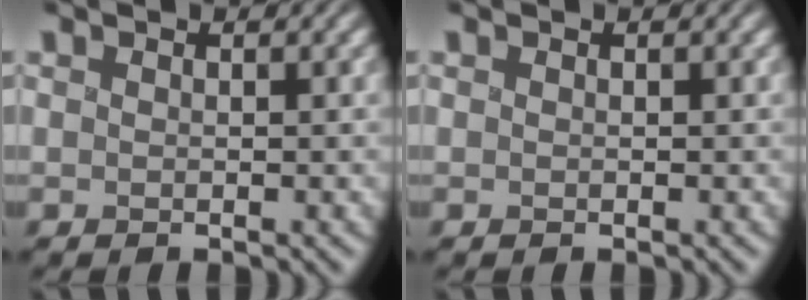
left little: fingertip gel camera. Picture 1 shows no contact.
{"total": 0.0}